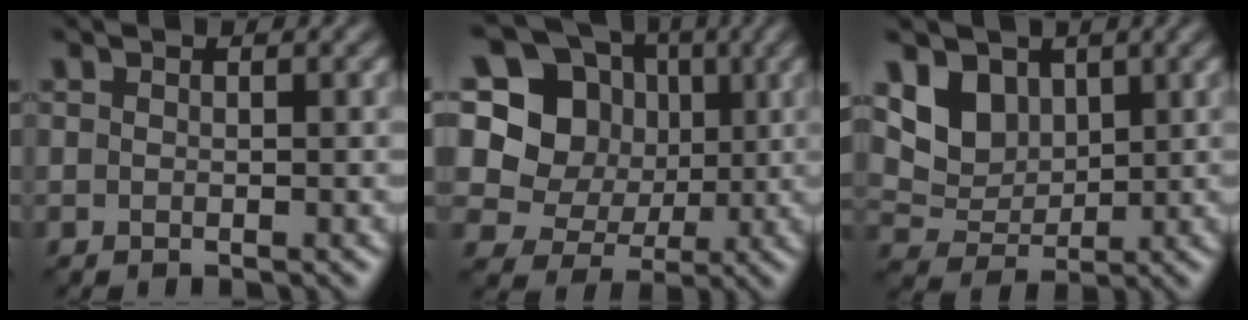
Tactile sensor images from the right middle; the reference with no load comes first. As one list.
[{"total": 13.0, "force": [3.1, 11.5, 5.3], "torque": [-0.136, 0.032, 0.040]}, {"total": 4.6, "force": [2.0, 3.5, 2.3], "torque": [-0.054, -0.011, 0.034]}]